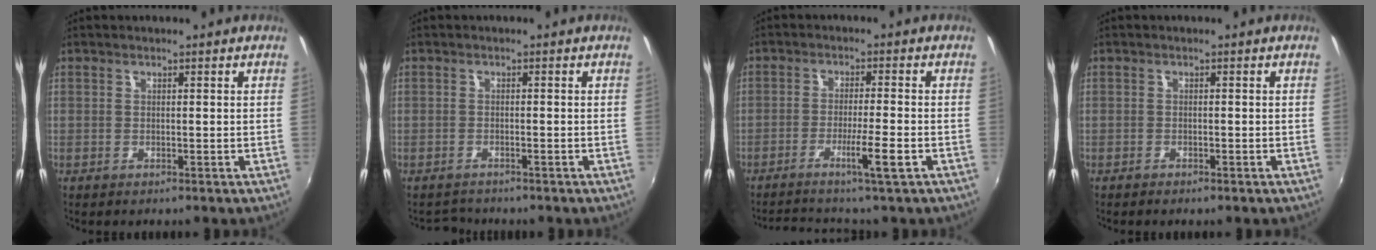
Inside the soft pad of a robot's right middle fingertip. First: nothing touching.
{"total": 2.1, "force": [-2.0, 0.4, 0.1], "torque": [-0.011, -0.001, -0.035]}
{"total": 5.6, "force": [-3.8, -0.5, 4.0], "torque": [-0.083, -0.004, -0.066]}
{"total": 1.2, "force": [-1.0, 0.3, 0.5], "torque": [-0.014, -0.003, -0.016]}